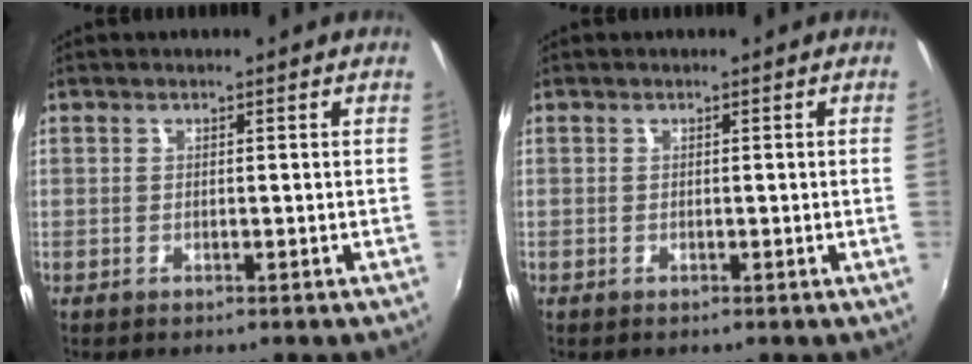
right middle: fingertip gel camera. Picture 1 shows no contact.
{"total": 1.0, "force": [0.2, -0.6, 0.8], "torque": [-0.006, -0.008, 0.004]}